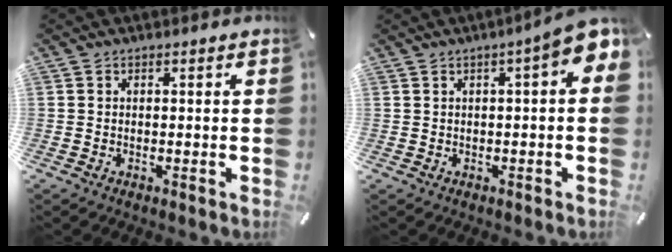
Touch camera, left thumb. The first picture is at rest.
{"total": 6.1, "force": [2.3, 1.5, 5.4], "torque": [-0.087, -0.012, 0.037]}